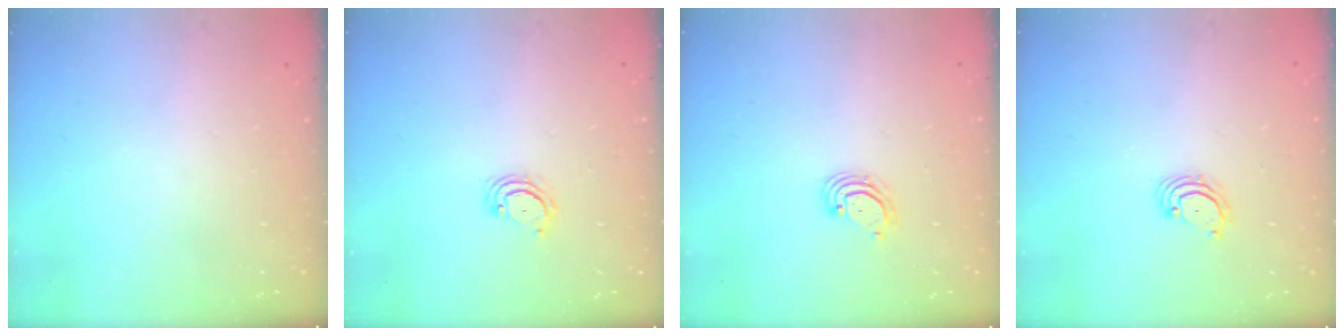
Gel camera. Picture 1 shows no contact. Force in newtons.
{"total": 3.6, "press": 3.6, "slide": 0.4}
{"total": 2.8, "press": 2.8, "slide": 0.2}
{"total": 2.7, "press": 2.7, "slide": 0.3}